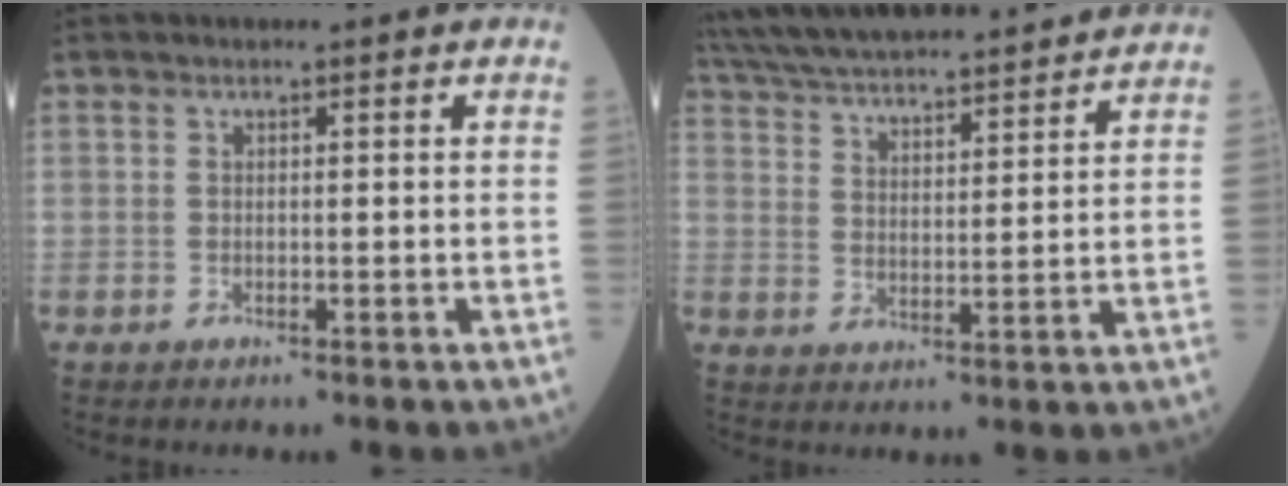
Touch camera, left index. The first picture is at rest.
{"total": 24.3, "force": [22.2, 2.9, 9.4], "torque": [-0.174, 0.028, 0.327]}